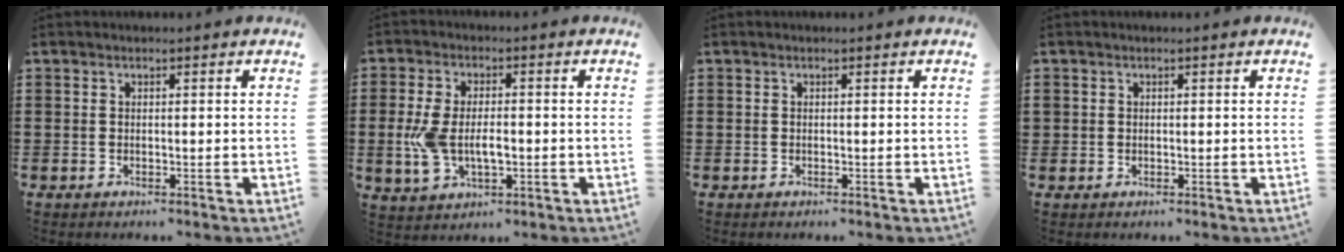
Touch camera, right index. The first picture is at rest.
{"total": 6.5, "force": [-0.9, 3.6, 5.3], "torque": [-0.122, -0.002, -0.021]}
{"total": 0.0}
{"total": 0.8, "force": [0.2, 0.7, 0.1], "torque": [-0.004, 0.005, 0.003]}